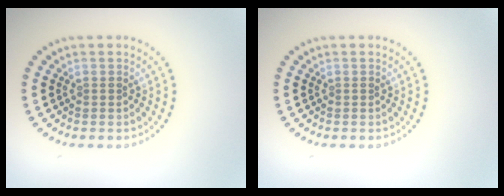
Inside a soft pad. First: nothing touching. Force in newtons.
{"total": 0.0}